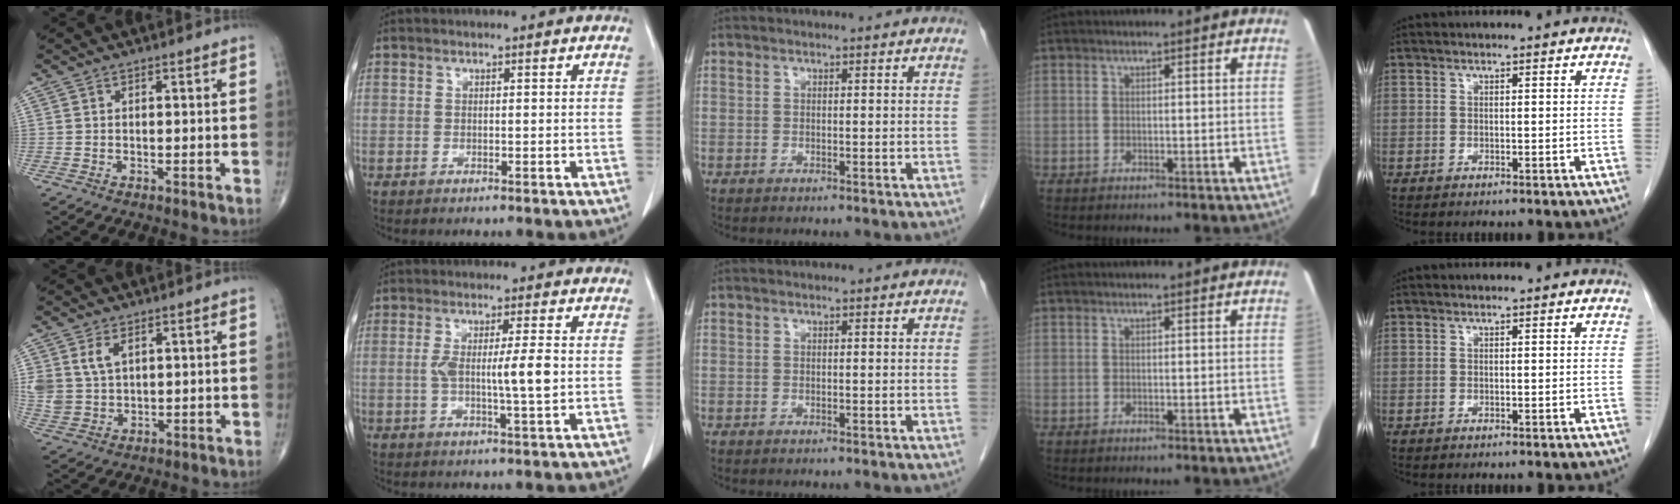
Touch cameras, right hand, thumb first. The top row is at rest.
{"thumb": {"total": 6.3, "force": [2.4, 4.2, 4.1], "torque": [-0.080, -0.007, 0.059]}, "index": {"total": 6.2, "force": [-0.1, -0.1, 6.2], "torque": [-0.108, -0.002, -0.001]}}